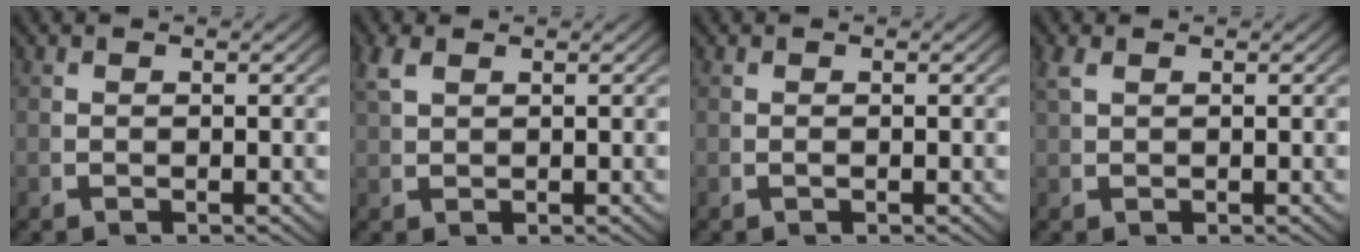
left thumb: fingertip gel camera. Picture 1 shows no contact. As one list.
[{"total": 1.6, "force": [1.4, 0.3, 0.7], "torque": [-0.021, 0.003, 0.037]}, {"total": 0.0}, {"total": 1.1, "force": [0.9, 0.2, 0.6], "torque": [-0.018, 0.001, 0.026]}]